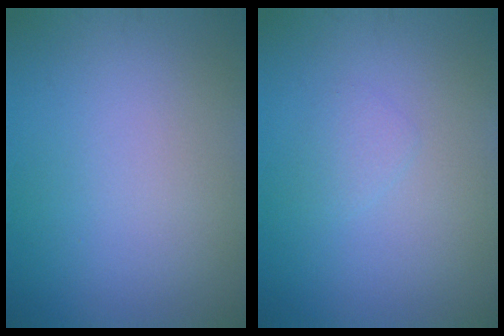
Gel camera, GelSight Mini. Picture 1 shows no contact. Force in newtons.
{"total": 0.9, "press": 0.9, "slide": 0.1}